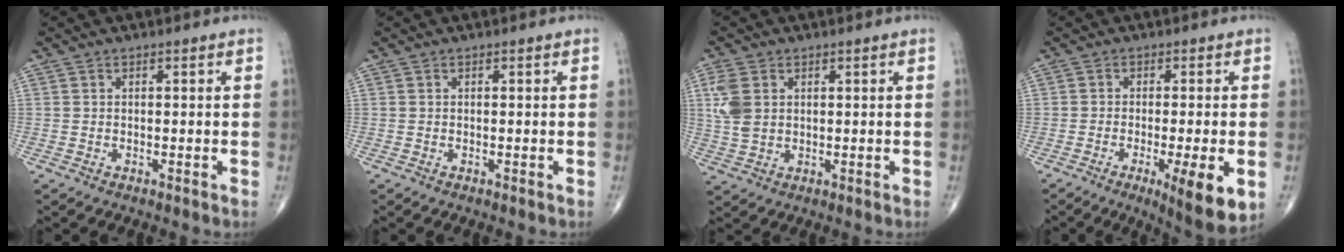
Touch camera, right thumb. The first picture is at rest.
{"total": 0.0}
{"total": 6.8, "force": [2.1, 4.4, 4.8], "torque": [-0.116, 0.000, 0.050]}
{"total": 9.7, "force": [-3.2, 1.8, 9.0], "torque": [-0.129, -0.017, -0.045]}